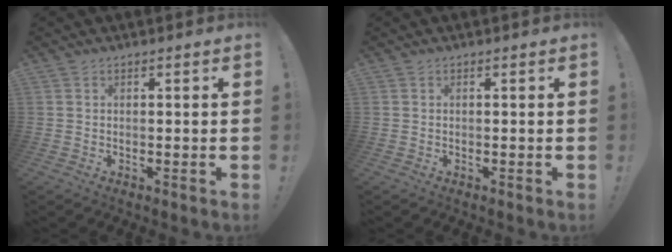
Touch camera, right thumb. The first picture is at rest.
{"total": 0.0}